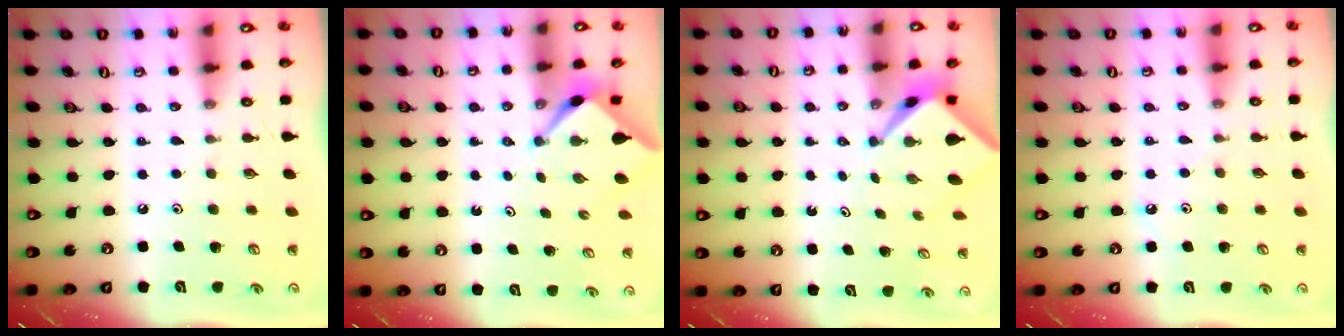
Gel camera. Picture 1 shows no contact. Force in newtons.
{"total": 2.6, "press": 2.6, "slide": 0.3}
{"total": 2.5, "press": 2.5, "slide": 0.1}
{"total": 4.0, "press": 3.9, "slide": 0.5}